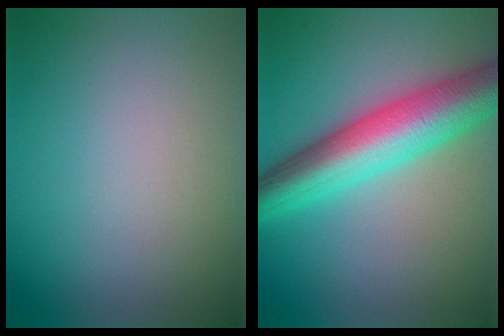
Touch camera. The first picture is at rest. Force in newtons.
{"total": 8.8, "press": 8.7, "slide": 0.3}